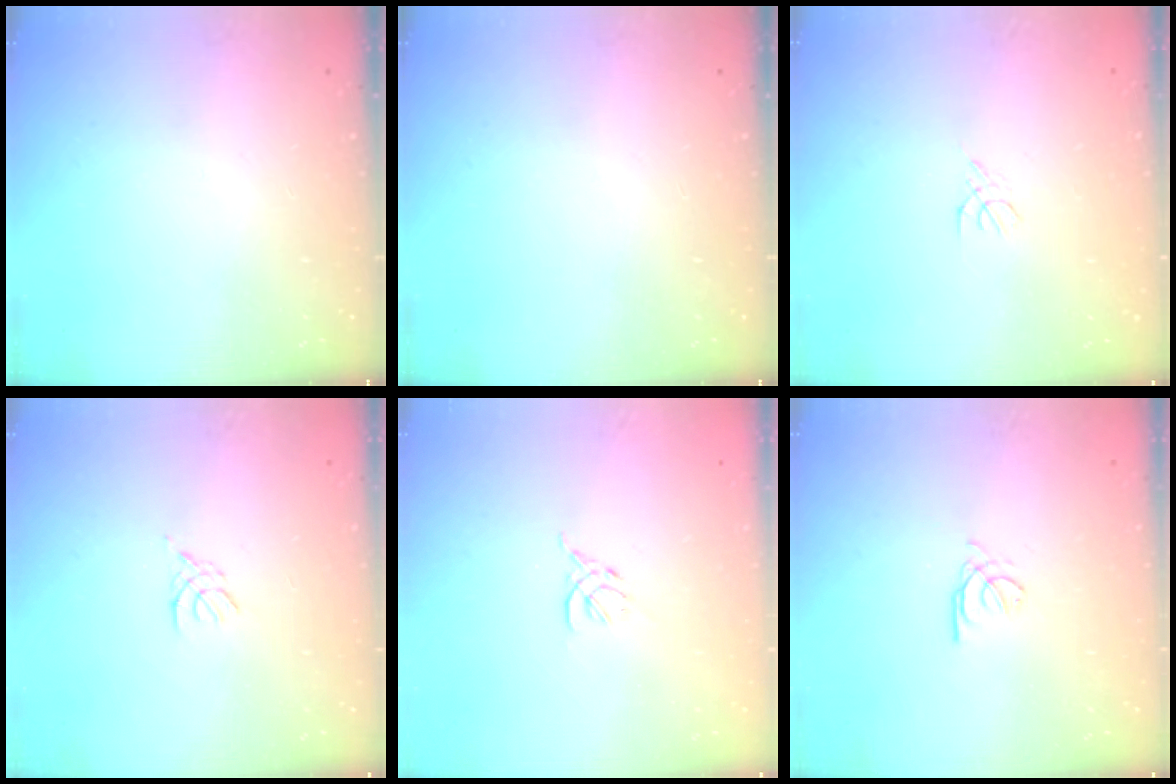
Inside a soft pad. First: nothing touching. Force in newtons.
{"total": 0.0}
{"total": 1.8, "press": 1.7, "slide": 0.5}
{"total": 2.6, "press": 2.5, "slide": 0.6}
{"total": 2.3, "press": 2.2, "slide": 0.5}
{"total": 2.6, "press": 2.6, "slide": 0.3}